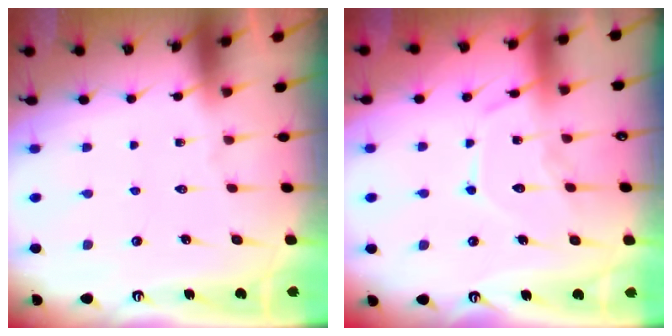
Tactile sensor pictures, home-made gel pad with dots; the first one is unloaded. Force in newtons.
{"total": 11.6, "press": 11.6, "slide": 1.0}